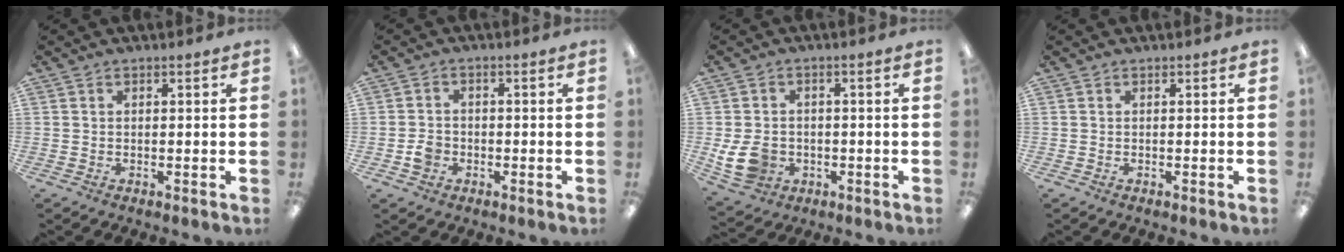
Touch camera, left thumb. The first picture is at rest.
{"total": 3.4, "force": [-1.2, 2.7, 1.5], "torque": [-0.024, 0.007, -0.022]}
{"total": 8.1, "force": [-1.7, 6.4, 4.5], "torque": [-0.102, 0.008, -0.029]}
{"total": 0.0}